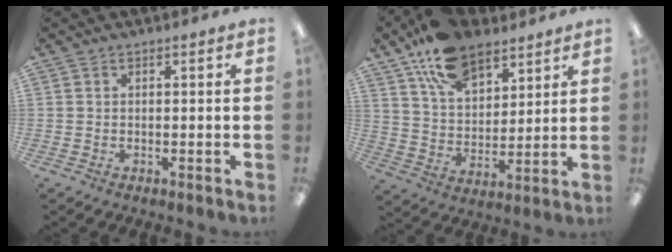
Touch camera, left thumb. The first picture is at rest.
{"total": 15.8, "force": [11.1, 8.5, 7.5], "torque": [-0.139, -0.049, 0.205]}